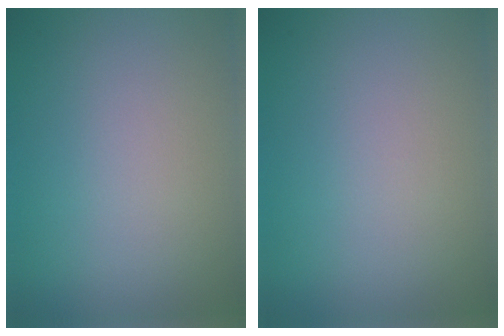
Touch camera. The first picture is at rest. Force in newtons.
{"total": 0.0}